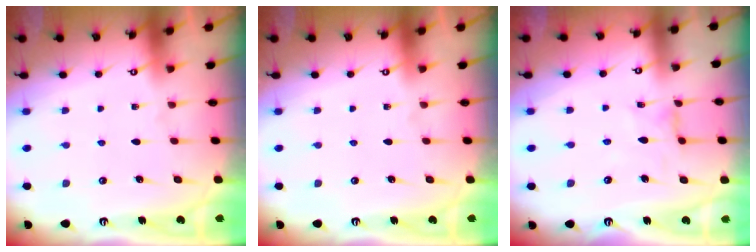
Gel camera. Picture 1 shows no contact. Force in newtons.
{"total": 0.0}
{"total": 1.0, "press": 1.0, "slide": 0.3}